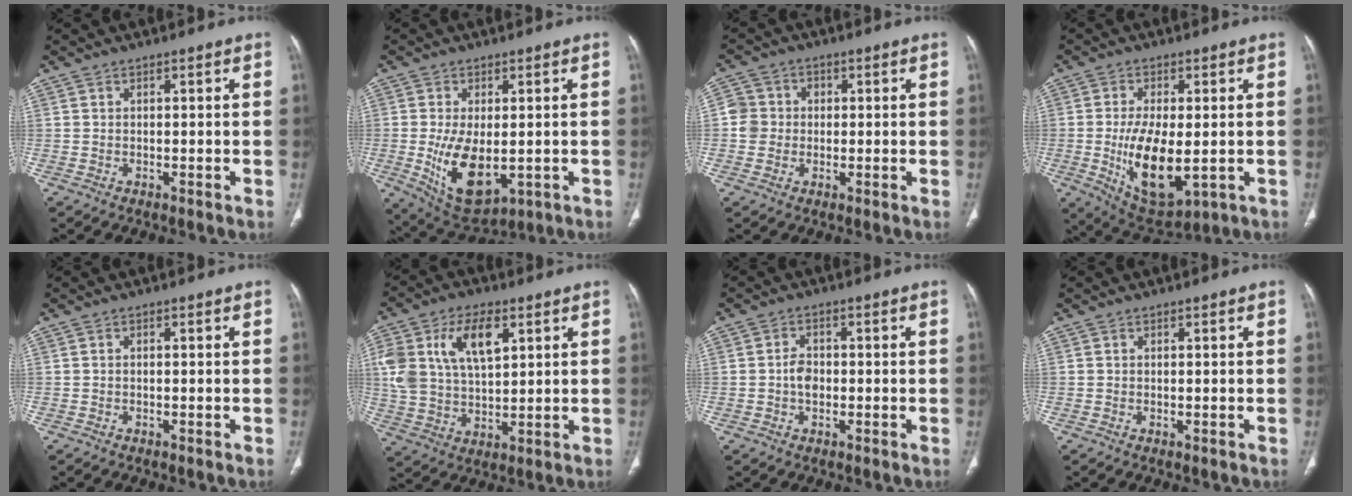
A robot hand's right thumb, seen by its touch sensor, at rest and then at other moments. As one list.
[{"total": 11.5, "force": [-1.7, 6.0, 9.7], "torque": [-0.164, -0.019, -0.008]}, {"total": 4.8, "force": [0.0, 4.7, 1.0], "torque": [0.004, 0.011, -0.006]}, {"total": 13.2, "force": [-2.0, 6.0, 11.6], "torque": [-0.200, -0.023, -0.016]}, {"total": 0.0}, {"total": 15.1, "force": [5.5, 8.4, 11.3], "torque": [-0.208, -0.004, 0.110]}, {"total": 3.3, "force": [-0.4, 2.3, 2.3], "torque": [-0.035, 0.008, -0.011]}, {"total": 0.0}]